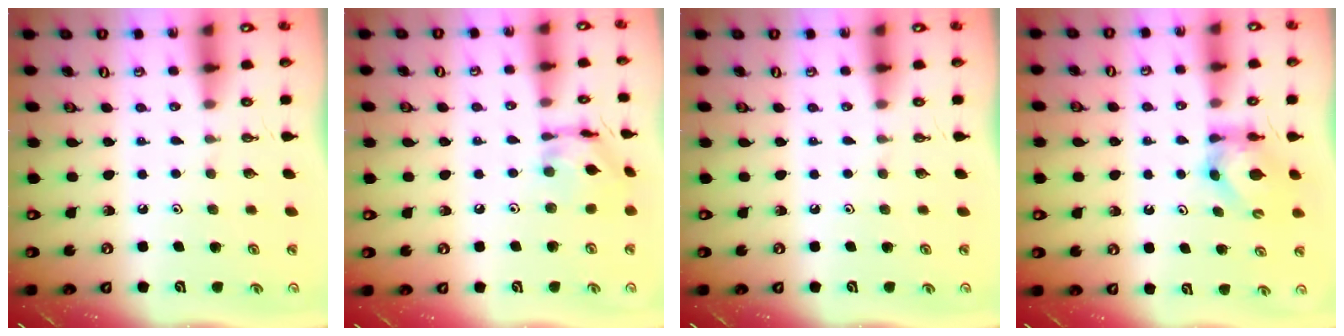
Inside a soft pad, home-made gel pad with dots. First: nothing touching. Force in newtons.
{"total": 11.0, "press": 11.0, "slide": 0.9}
{"total": 0.0}
{"total": 6.3, "press": 6.3, "slide": 0.4}